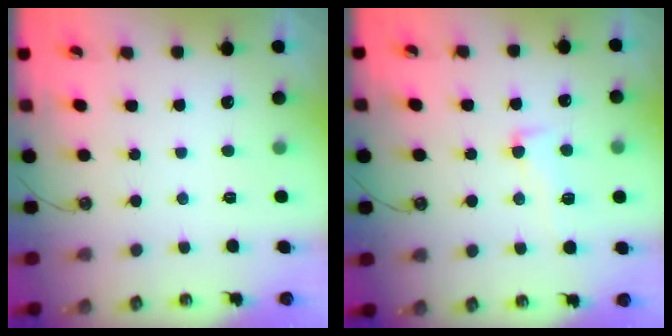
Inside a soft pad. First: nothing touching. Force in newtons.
{"total": 2.2, "press": 1.5, "slide": 1.6}